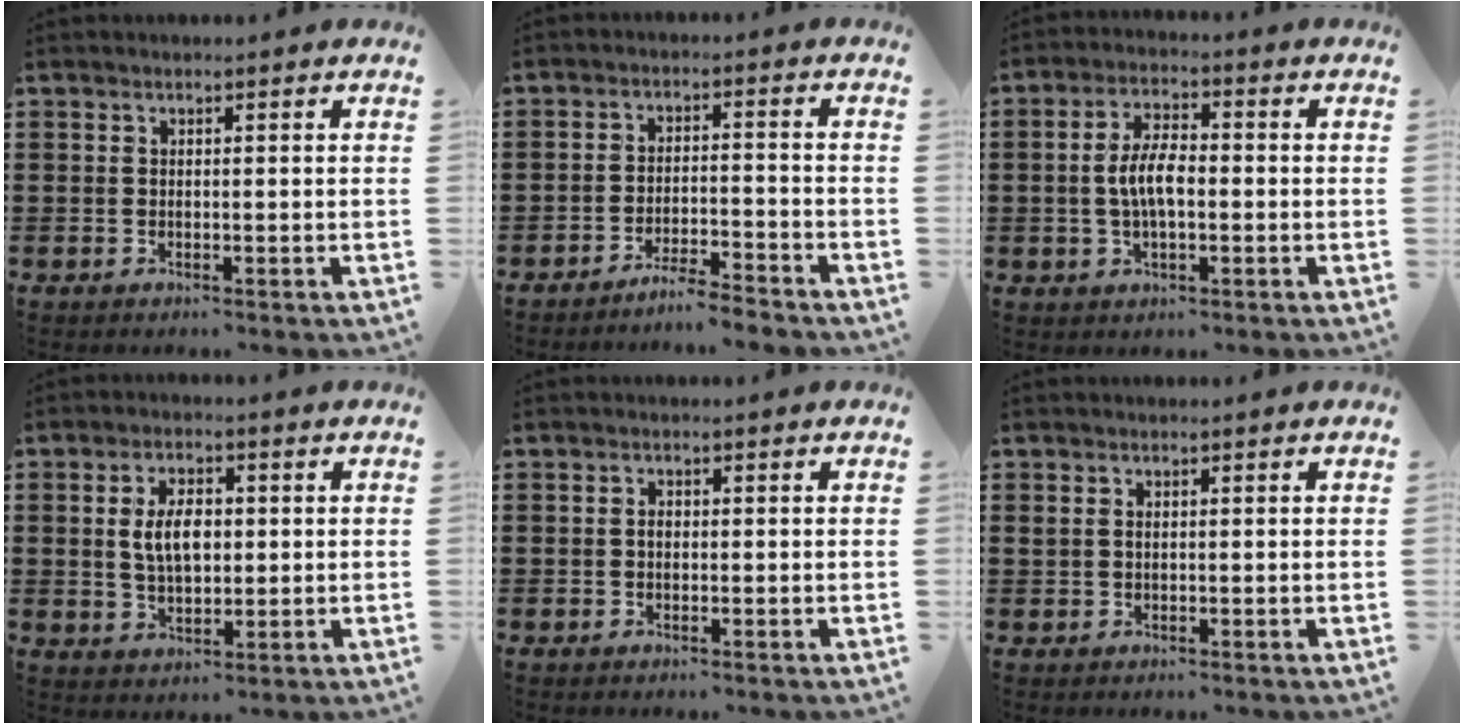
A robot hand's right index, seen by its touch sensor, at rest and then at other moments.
{"total": 4.1, "force": [-4.0, -0.5, 0.9], "torque": [-0.018, -0.002, -0.081]}
{"total": 6.0, "force": [-0.4, 2.6, 5.4], "torque": [-0.119, -0.001, -0.014]}
{"total": 5.8, "force": [0.6, 3.1, 4.8], "torque": [-0.090, 0.002, 0.002]}
{"total": 0.9, "force": [-0.1, 0.5, 0.8], "torque": [-0.016, 0.000, -0.001]}
{"total": 0.8, "force": [0.2, 0.6, 0.5], "torque": [-0.011, 0.005, 0.004]}